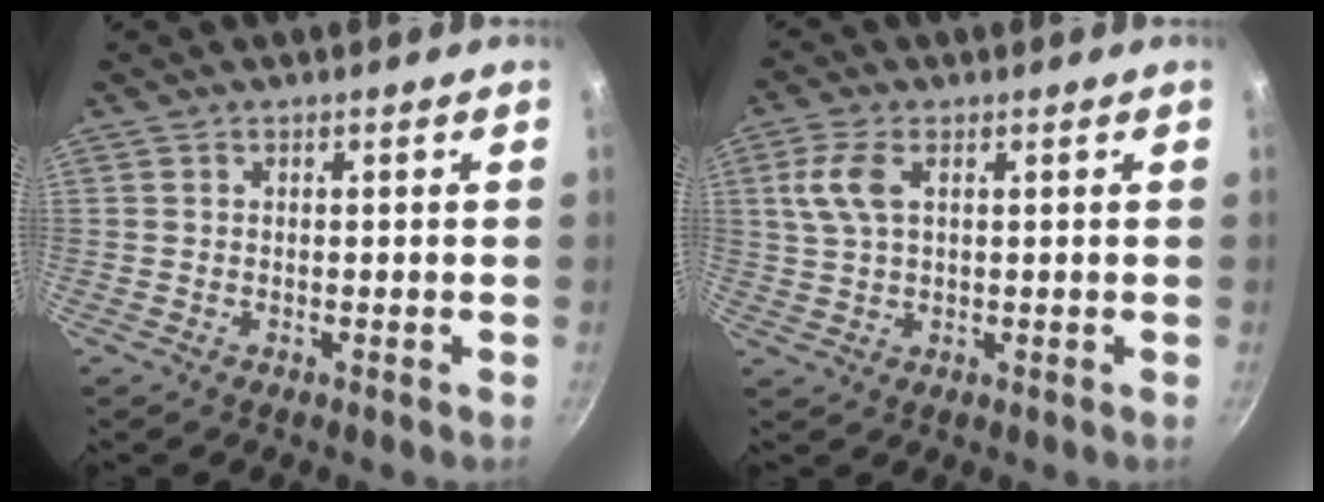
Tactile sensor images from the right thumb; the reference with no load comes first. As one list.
[{"total": 6.2, "force": [1.8, 3.4, 4.9], "torque": [-0.104, 0.007, 0.035]}]